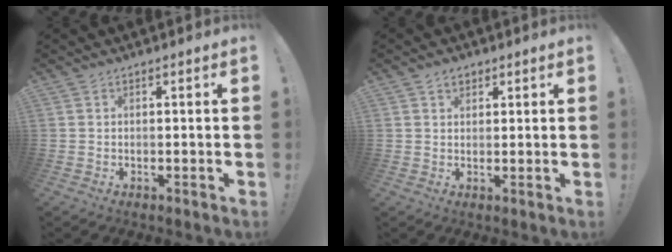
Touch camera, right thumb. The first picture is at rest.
{"total": 2.6, "force": [1.6, 1.6, 1.3], "torque": [-0.011, -0.006, 0.028]}